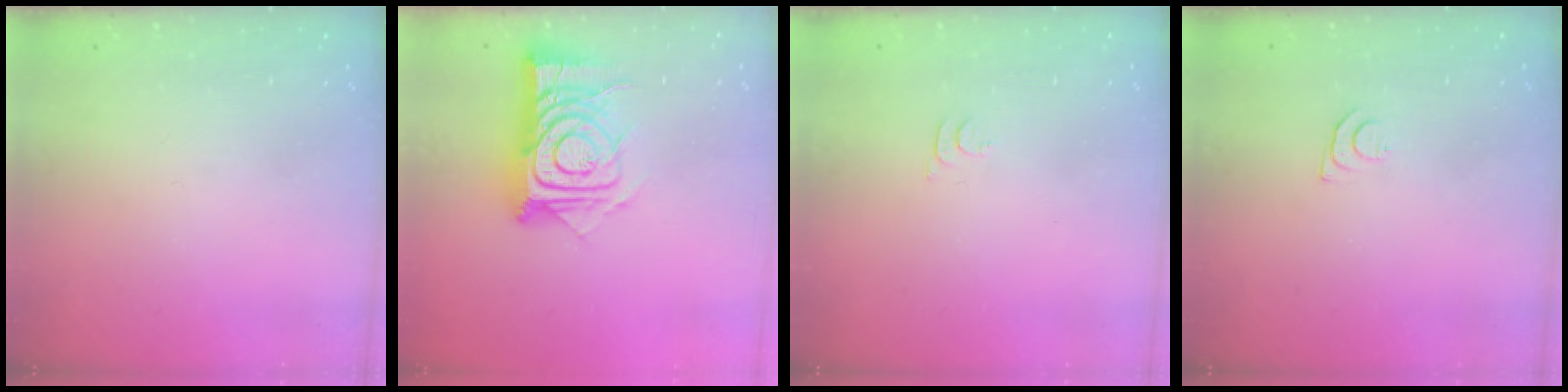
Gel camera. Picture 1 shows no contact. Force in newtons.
{"total": 15.5, "press": 15.4, "slide": 1.2}
{"total": 3.6, "press": 3.6, "slide": 0.4}
{"total": 4.0, "press": 4.0, "slide": 0.6}